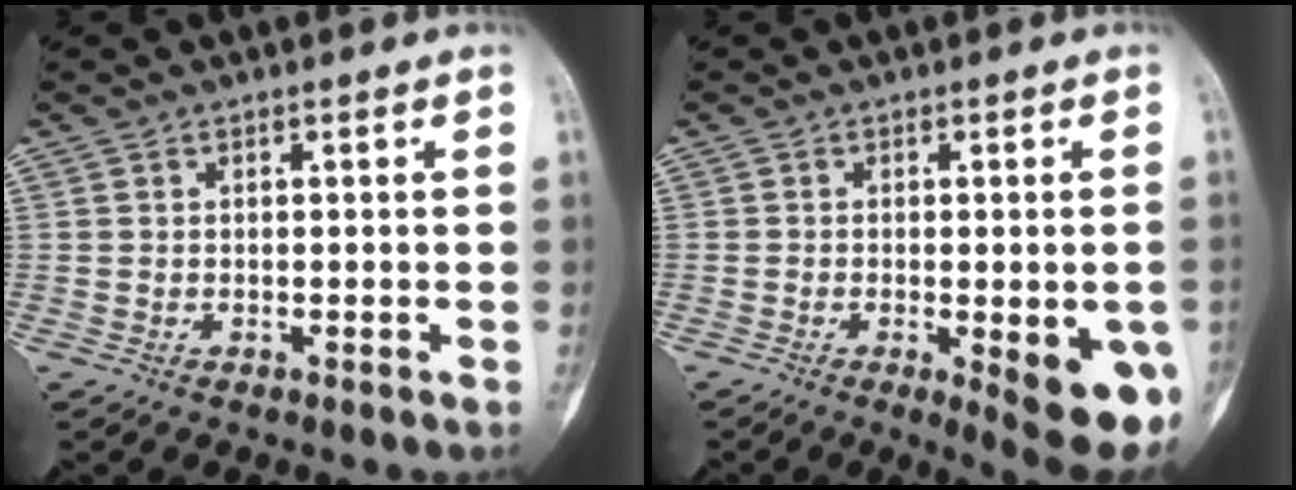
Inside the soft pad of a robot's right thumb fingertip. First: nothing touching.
{"total": 11.4, "force": [-3.4, 3.4, 10.4], "torque": [-0.117, -0.015, -0.034]}